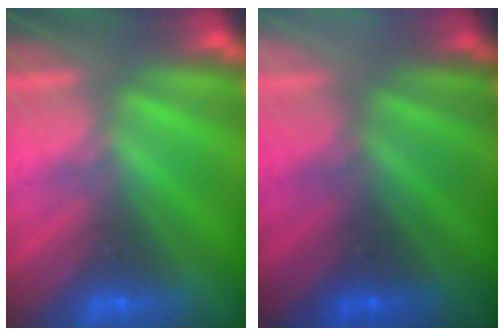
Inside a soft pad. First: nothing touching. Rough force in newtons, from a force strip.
{"total": 2.6}